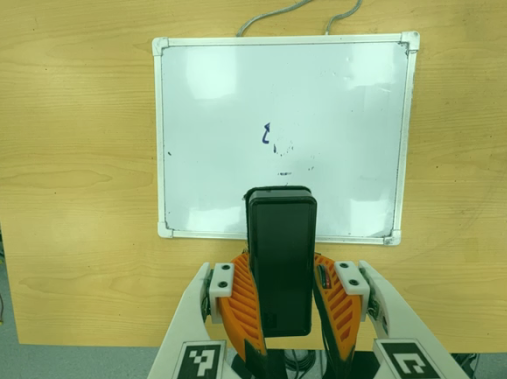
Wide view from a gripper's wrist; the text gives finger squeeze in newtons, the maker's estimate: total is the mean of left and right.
{"total": 12.2, "left": 10.7, "right": 13.6}